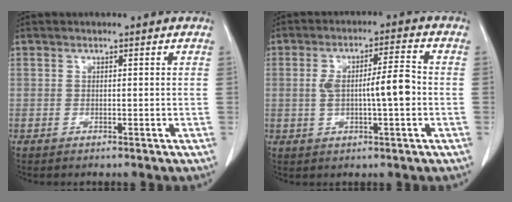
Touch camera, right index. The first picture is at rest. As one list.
[{"total": 7.3, "force": [-0.5, 1.3, 7.2], "torque": [-0.131, 0.014, -0.006]}]